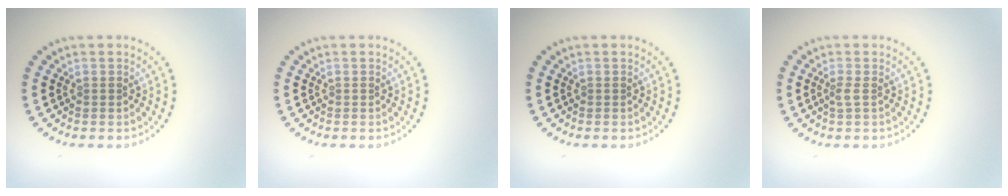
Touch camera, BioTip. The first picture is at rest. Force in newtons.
{"total": 0.0}
{"total": 0.0}
{"total": 0.9, "press": 0.7, "slide": 0.5}